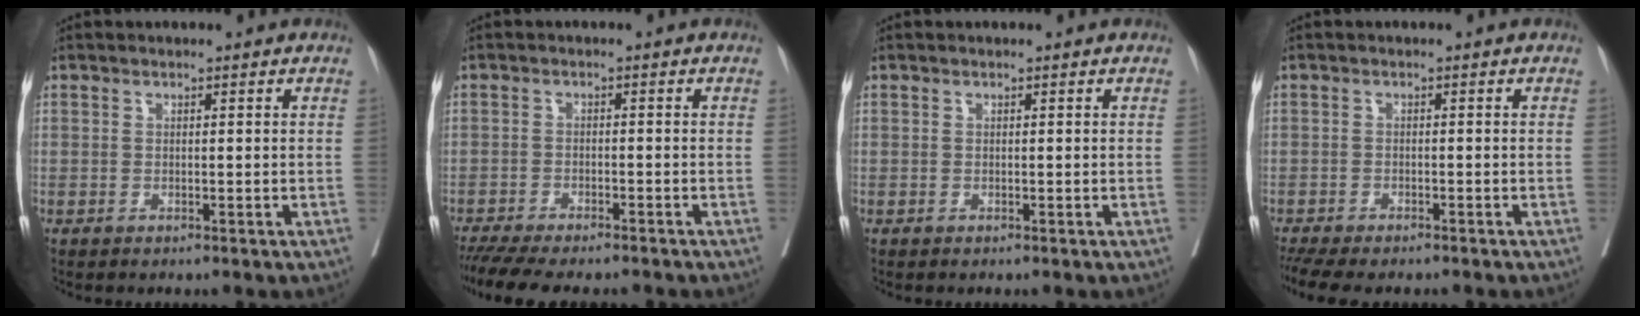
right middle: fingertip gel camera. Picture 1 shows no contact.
{"total": 12.2, "force": [-10.7, 2.3, 5.5], "torque": [-0.091, -0.013, -0.155]}
{"total": 0.0}
{"total": 7.6, "force": [-6.3, 1.8, 3.7], "torque": [-0.064, -0.005, -0.099]}